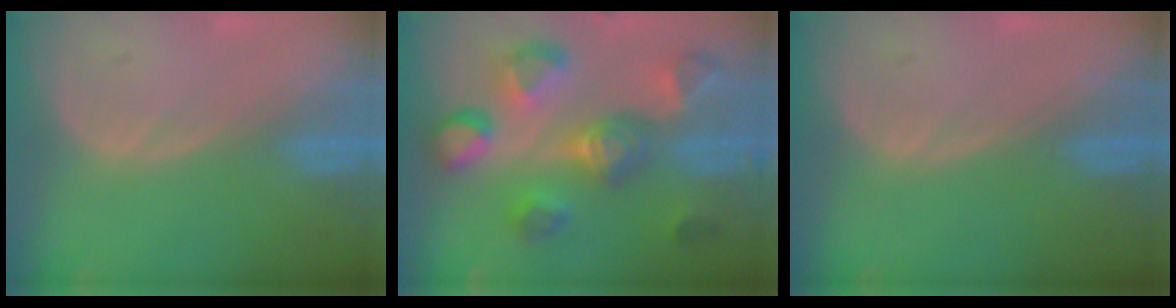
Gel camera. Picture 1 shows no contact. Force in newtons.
{"total": 10.5, "press": 10.0, "slide": 3.3}
{"total": 0.0}